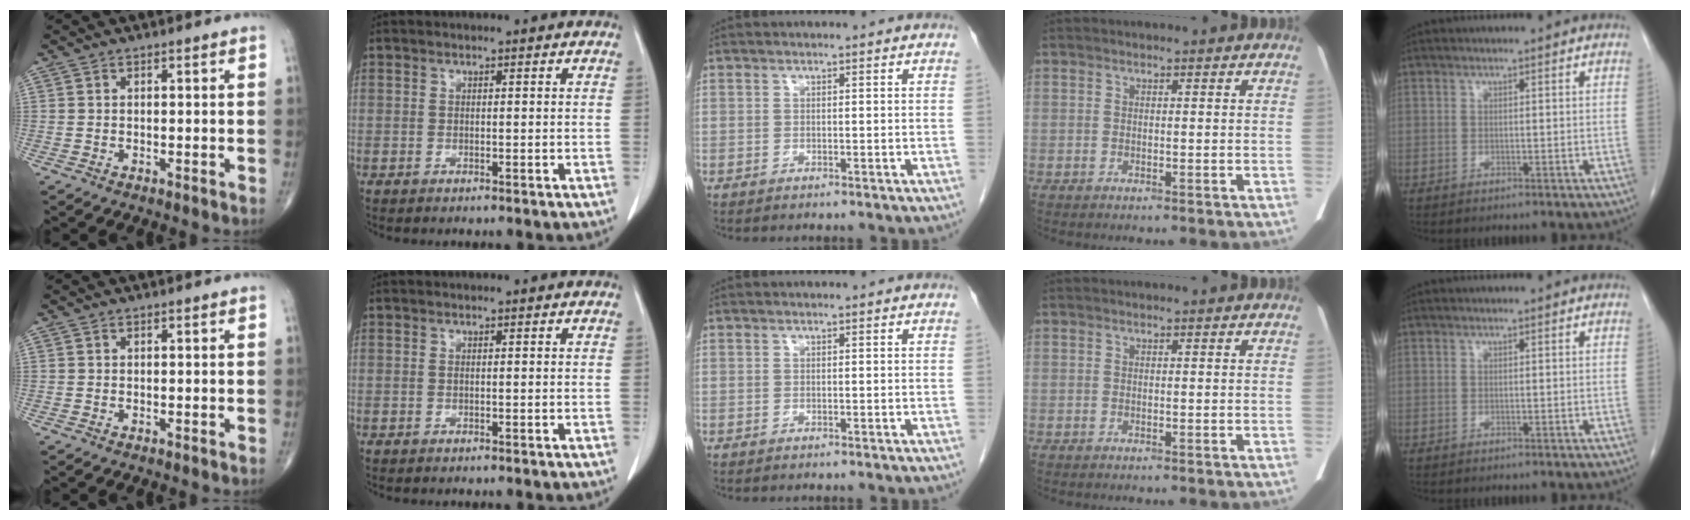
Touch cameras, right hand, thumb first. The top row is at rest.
{}